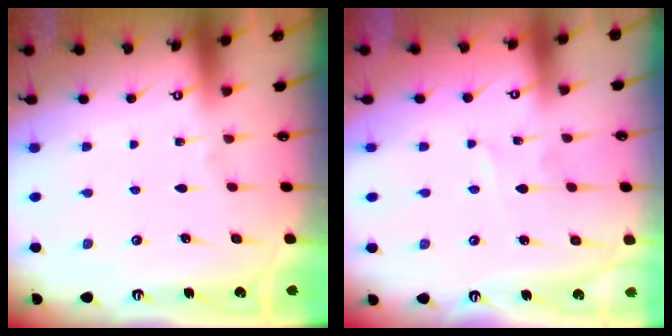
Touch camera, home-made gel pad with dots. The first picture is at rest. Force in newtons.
{"total": 1.9, "press": 1.9, "slide": 0.2}